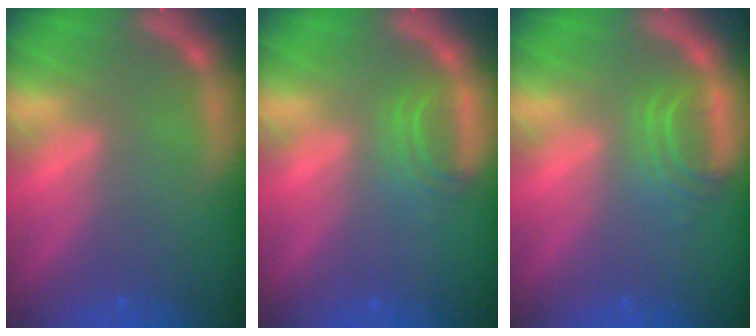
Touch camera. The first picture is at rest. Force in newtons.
{"total": 2.5}
{"total": 2.9}